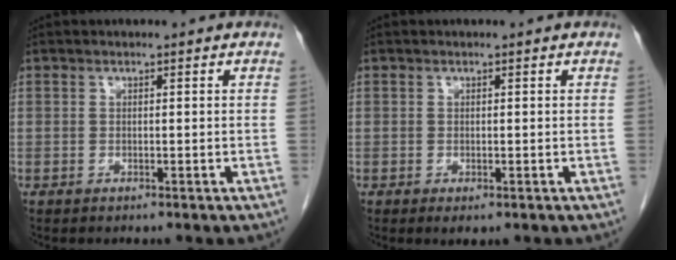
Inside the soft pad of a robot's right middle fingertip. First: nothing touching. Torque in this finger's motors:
{"motor_torque": [0.27, 0.07, -0.02, 0.01]}